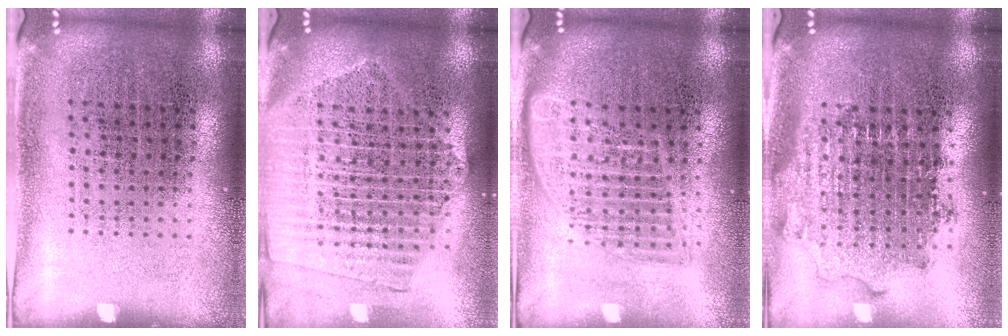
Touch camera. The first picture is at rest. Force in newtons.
{"total": 2.1, "press": 1.9, "slide": 0.9}
{"total": 1.6, "press": 1.4, "slide": 0.8}
{"total": 1.8, "press": 1.4, "slide": 1.1}